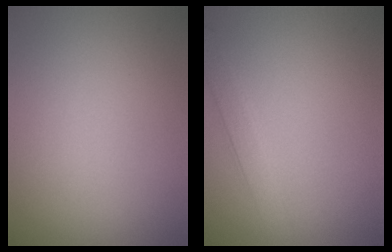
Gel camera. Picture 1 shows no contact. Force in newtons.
{"total": 2.4, "press": 2.4, "slide": 0.1}